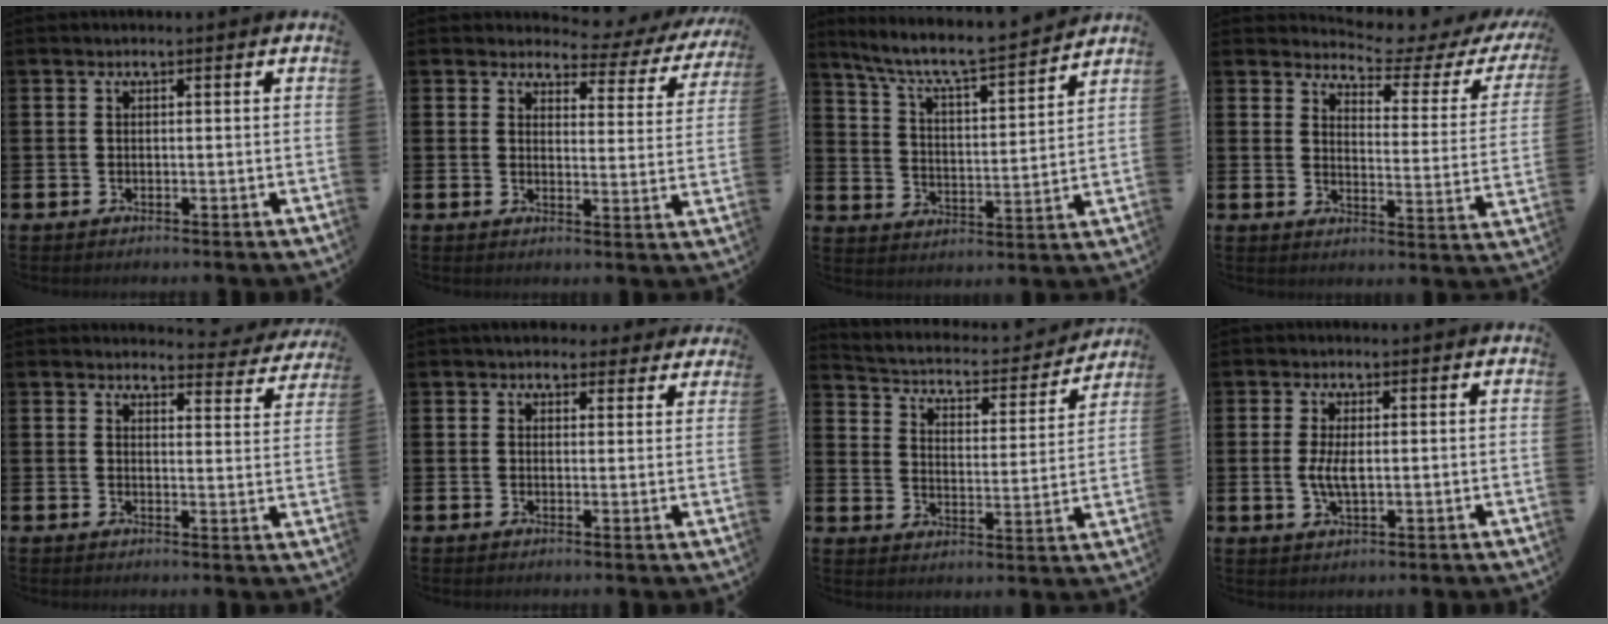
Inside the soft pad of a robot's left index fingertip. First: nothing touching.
{"total": 3.2, "force": [2.6, 1.7, 0.7], "torque": [-0.020, -0.025, 0.034]}
{"total": 7.6, "force": [6.9, 0.7, 3.0], "torque": [-0.092, -0.053, 0.116]}
{"total": 3.8, "force": [3.5, 1.1, 1.1], "torque": [-0.040, -0.029, 0.051]}
{"total": 3.0, "force": [3.0, 0.7, 0.1], "torque": [-0.003, -0.024, 0.048]}
{"total": 3.8, "force": [3.3, 1.7, 0.2], "torque": [0.004, -0.016, 0.058]}
{"total": 4.5, "force": [4.0, 1.6, 1.2], "torque": [-0.054, -0.036, 0.059]}
{"total": 3.5, "force": [0.3, 1.4, 3.2], "torque": [-0.061, 0.004, 0.003]}